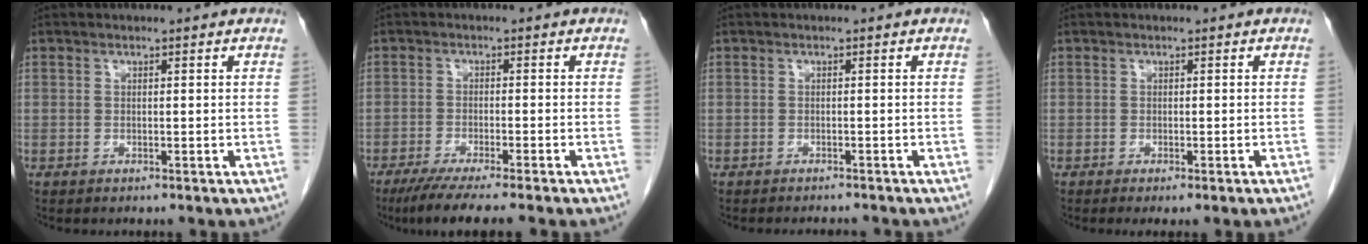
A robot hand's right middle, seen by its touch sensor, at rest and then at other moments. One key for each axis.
{"total": 7.7, "fx": -6.1, "fy": -0.5, "fz": 4.7, "tx": -0.065, "ty": -0.019, "tz": -0.097}
{"total": 3.1, "fx": -3.0, "fy": 0.3, "fz": 0.7, "tx": -0.007, "ty": -0.007, "tz": -0.038}
{"total": 2.2, "fx": -1.5, "fy": -0.2, "fz": 1.6, "tx": -0.018, "ty": -0.007, "tz": -0.019}